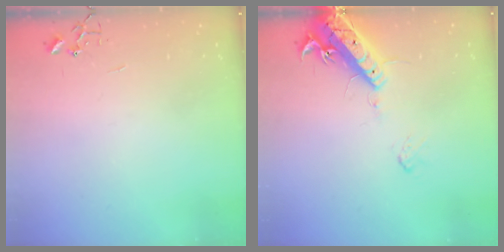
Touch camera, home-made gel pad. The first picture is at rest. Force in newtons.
{"total": 15.1, "press": 14.7, "slide": 3.5}